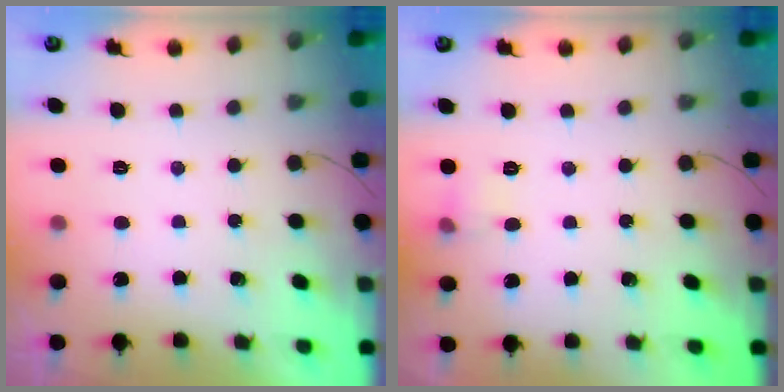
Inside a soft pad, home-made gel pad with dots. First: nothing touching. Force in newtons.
{"total": 4.4, "press": 4.2, "slide": 1.2}